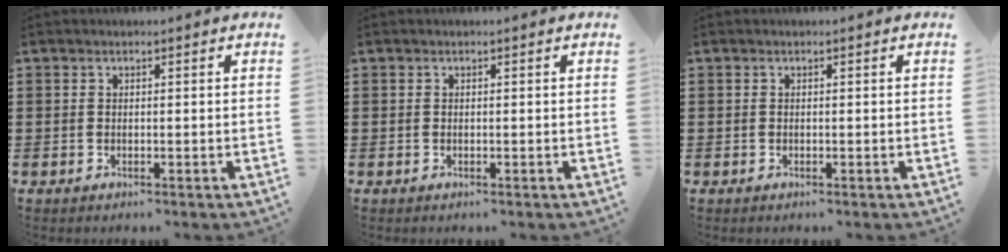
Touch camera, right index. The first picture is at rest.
{"total": 0.0}
{"total": 0.0}